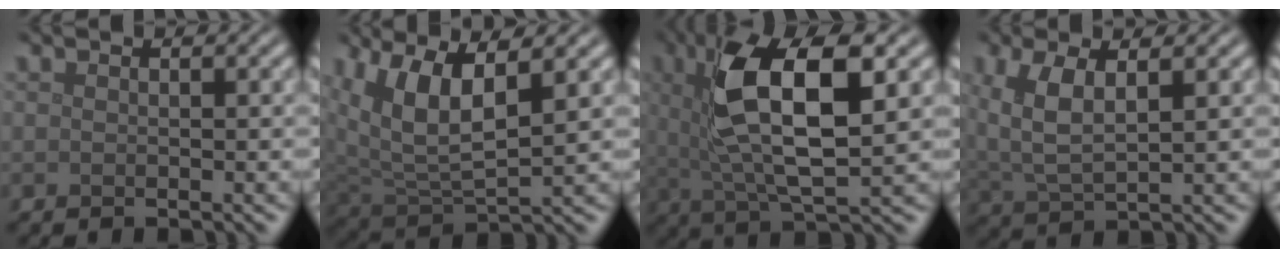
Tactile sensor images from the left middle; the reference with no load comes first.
{"total": 7.0, "force": [2.9, 3.1, 5.5], "torque": [-0.121, -0.005, 0.057]}
{"total": 10.2, "force": [2.7, 3.4, 9.2], "torque": [-0.172, 0.003, 0.046]}
{"total": 4.9, "force": [1.7, 2.1, 4.1], "torque": [-0.094, 0.001, 0.034]}